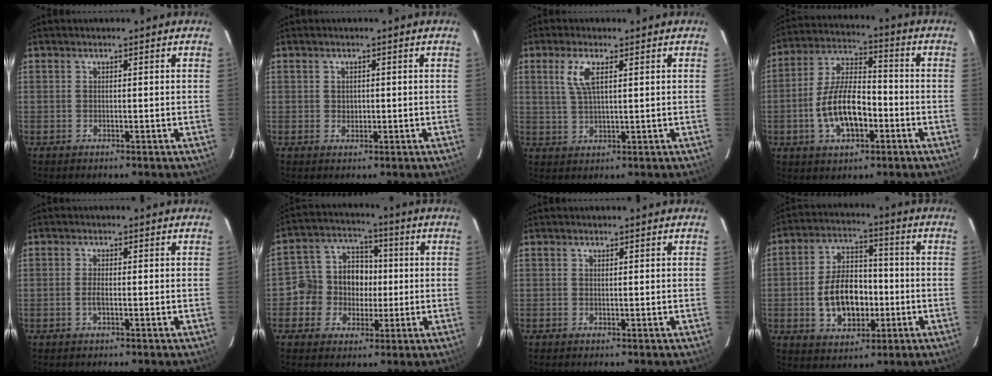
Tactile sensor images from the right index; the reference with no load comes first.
{"total": 1.2, "force": [0.2, 1.2, 0.3], "torque": [-0.002, 0.002, 0.004]}
{"total": 5.0, "force": [1.9, 1.5, 4.3], "torque": [-0.090, 0.003, 0.040]}
{"total": 12.5, "force": [-3.9, 6.0, 10.3], "torque": [-0.206, 0.014, -0.062]}
{"total": 1.9, "force": [-0.5, 0.6, 1.7], "torque": [-0.037, 0.000, -0.011]}
{"total": 10.2, "force": [-1.1, 9.4, 3.7], "torque": [-0.083, 0.031, -0.025]}
{"total": 0.0}
{"total": 12.5, "force": [-2.6, 8.0, 9.3], "torque": [-0.188, 0.021, -0.030]}